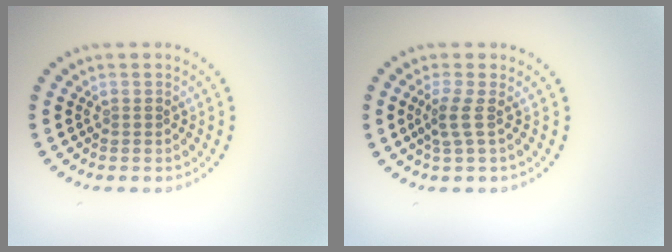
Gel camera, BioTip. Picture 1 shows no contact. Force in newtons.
{"total": 1.9, "press": 1.3, "slide": 1.5}